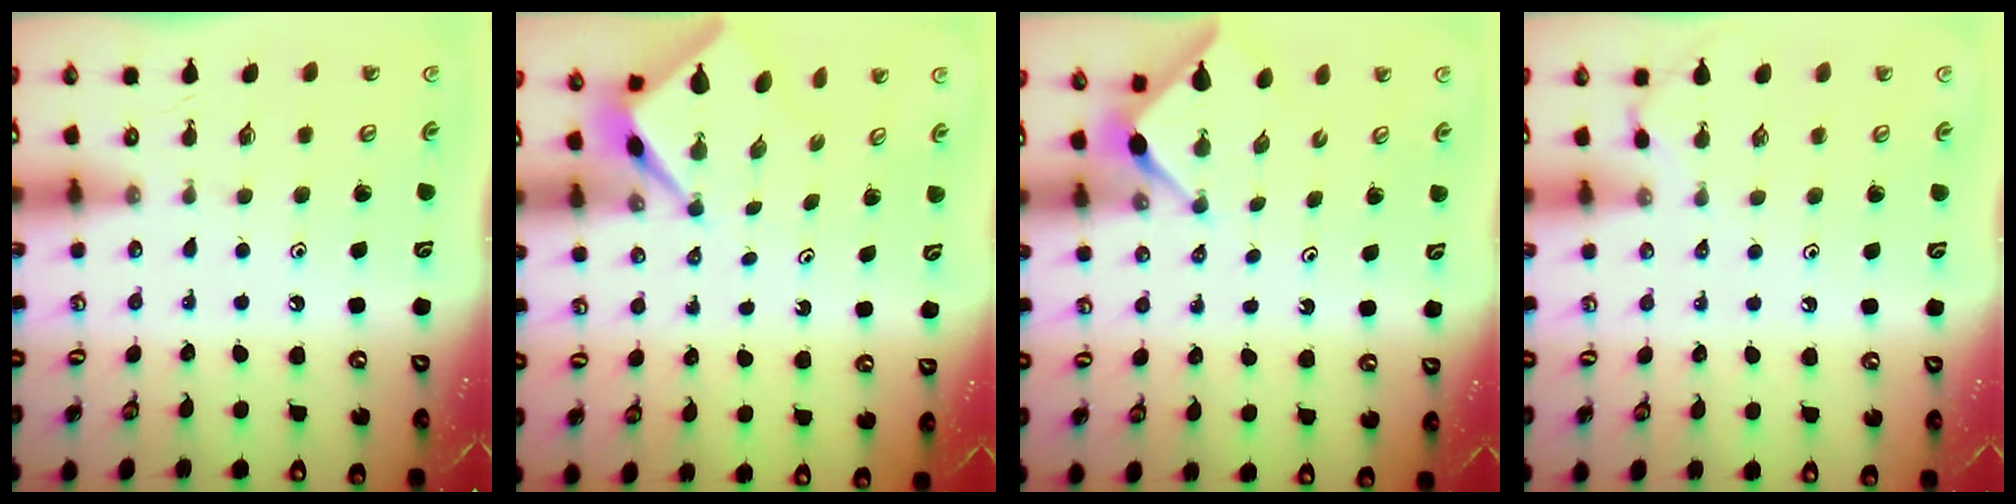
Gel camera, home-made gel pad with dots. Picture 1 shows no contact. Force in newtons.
{"total": 2.6, "press": 2.6, "slide": 0.1}
{"total": 3.0, "press": 3.0, "slide": 0.3}
{"total": 2.4, "press": 2.4, "slide": 0.3}